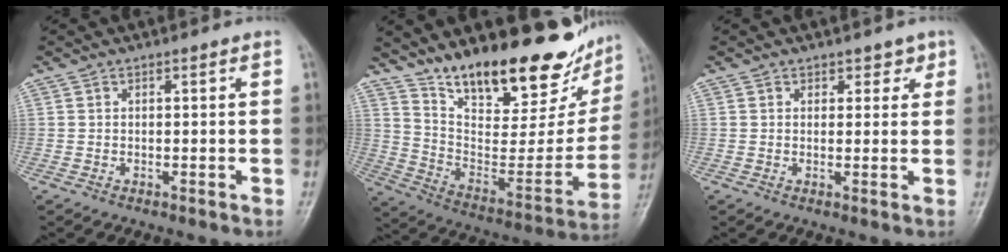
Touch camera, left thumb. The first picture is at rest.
{"total": 27.7, "force": [20.3, 9.8, 16.2], "torque": [-0.213, -0.096, 0.315]}
{"total": 2.4, "force": [1.5, 1.7, 0.8], "torque": [0.019, -0.006, 0.015]}